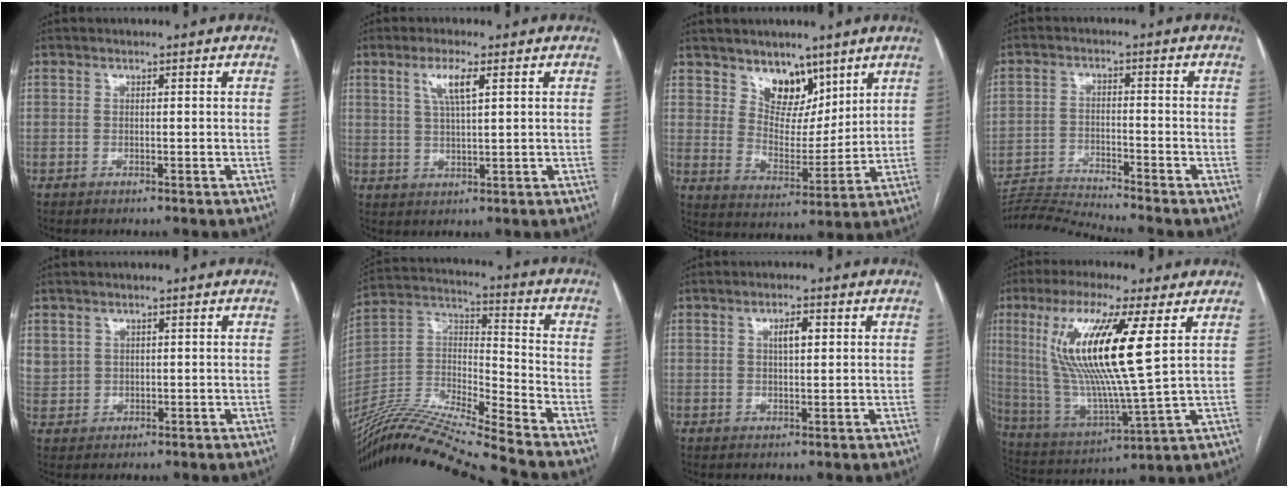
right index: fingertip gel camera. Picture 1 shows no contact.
{"total": 4.8, "force": [2.0, 0.6, 4.3], "torque": [-0.086, 0.004, 0.041]}
{"total": 8.2, "force": [5.6, 4.7, 3.8], "torque": [-0.057, -0.004, 0.106]}
{"total": 8.3, "force": [-7.9, -2.6, 0.5], "torque": [-0.015, -0.001, -0.146]}
{"total": 3.8, "force": [1.2, 3.5, 0.8], "torque": [-0.028, 0.013, 0.039]}
{"total": 20.7, "force": [-18.7, -1.7, 8.7], "torque": [-0.192, 0.003, -0.346]}
{"total": 2.8, "force": [0.8, 1.0, 2.5], "torque": [-0.041, 0.004, 0.013]}
{"total": 19.0, "force": [5.4, 1.3, 18.1], "torque": [-0.377, -0.008, 0.096]}